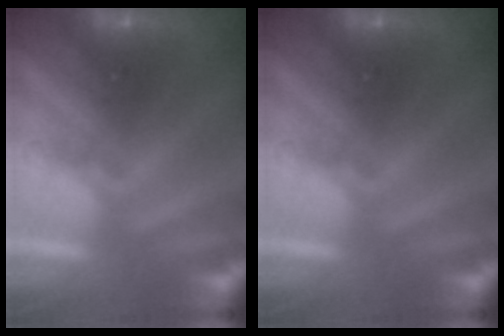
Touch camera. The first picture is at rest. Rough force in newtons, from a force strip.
{"total": 0.0}